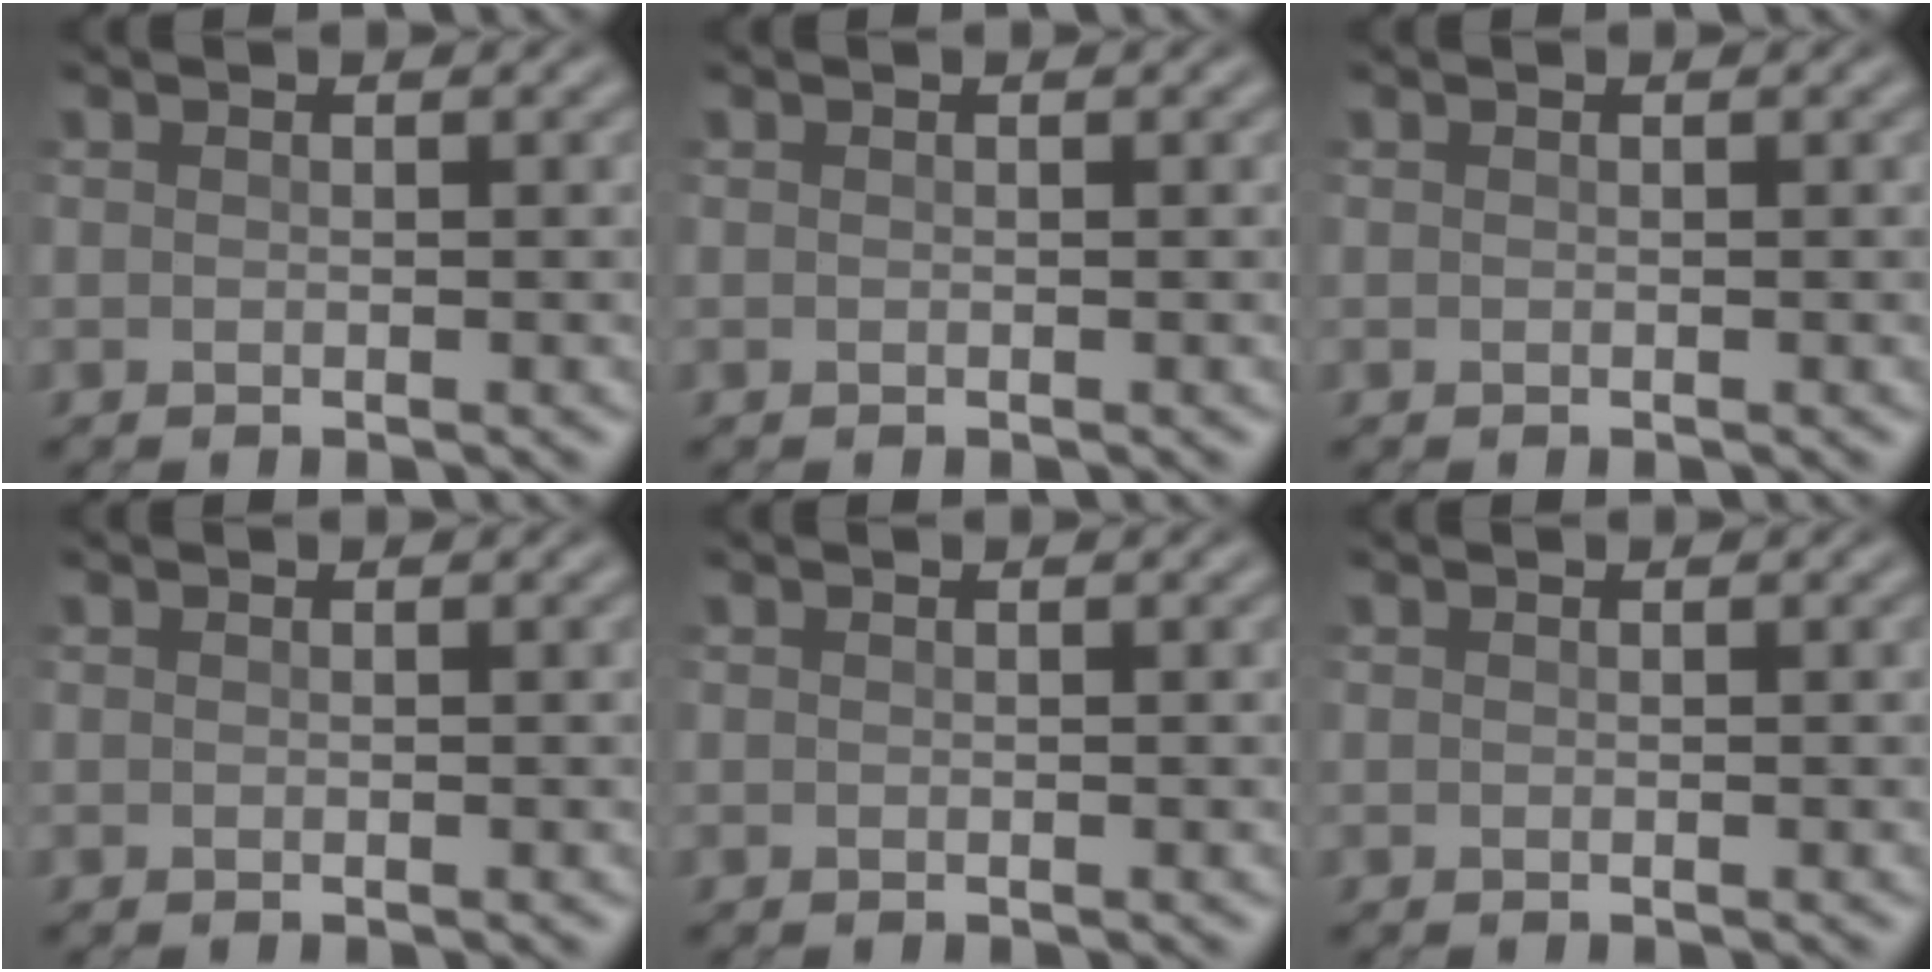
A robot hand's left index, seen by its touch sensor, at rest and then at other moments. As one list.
[{"total": 0.0}, {"total": 0.0}, {"total": 0.0}, {"total": 0.0}, {"total": 0.0}]